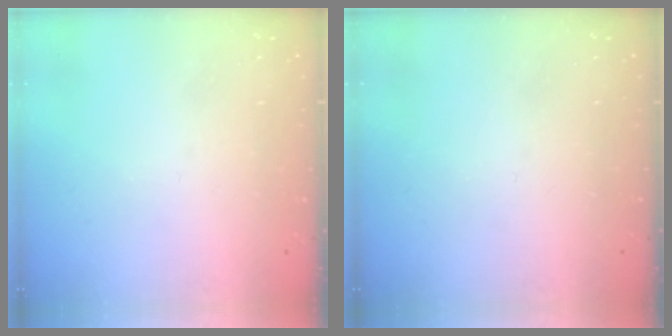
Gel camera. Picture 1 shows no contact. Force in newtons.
{"total": 0.0}